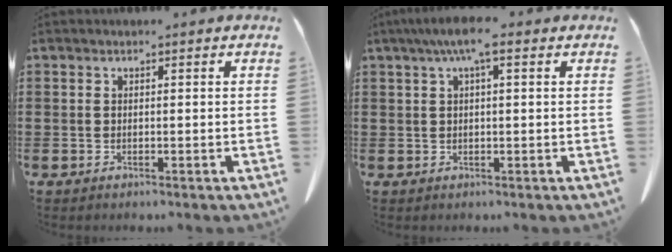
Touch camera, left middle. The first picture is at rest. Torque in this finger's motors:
{"motor_torque": [0.16, -0.15, 0.04, 0.00]}